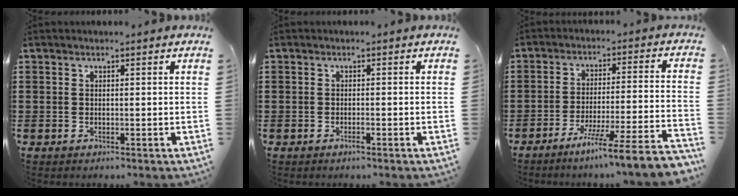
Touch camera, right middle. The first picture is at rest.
{"total": 0.8, "force": [-0.5, 0.1, 0.6], "torque": [-0.011, -0.002, -0.010]}
{"total": 7.6, "force": [-6.1, -1.3, 4.4], "torque": [-0.066, -0.019, -0.119]}